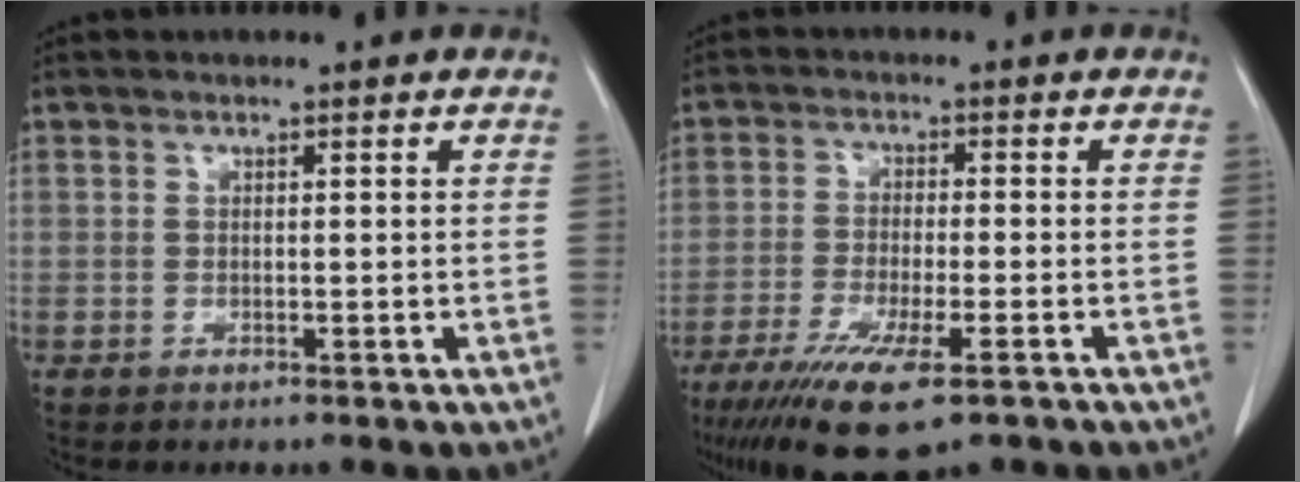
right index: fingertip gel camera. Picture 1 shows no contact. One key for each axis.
{"total": 12.3, "fx": -7.8, "fy": 2.4, "fz": 9.2, "tx": -0.167, "ty": -0.034, "tz": -0.125}